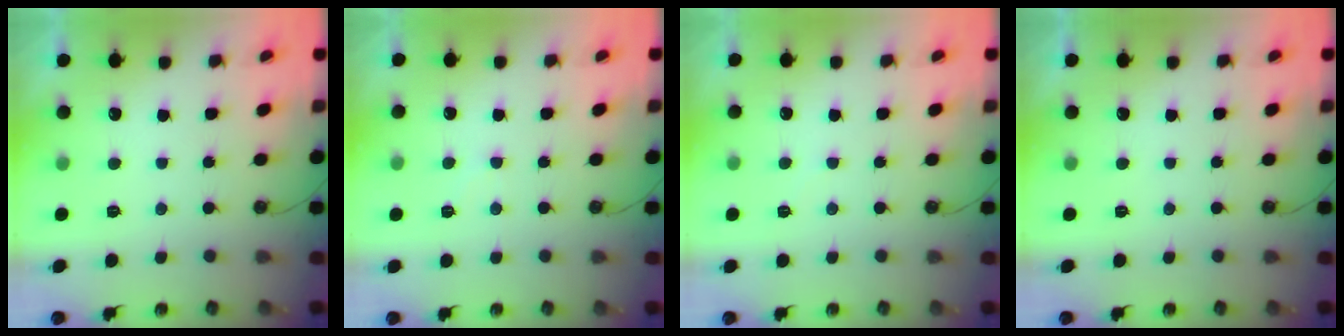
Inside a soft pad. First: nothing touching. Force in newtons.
{"total": 6.4, "press": 6.3, "slide": 0.9}
{"total": 3.4, "press": 3.3, "slide": 0.5}
{"total": 0.0}